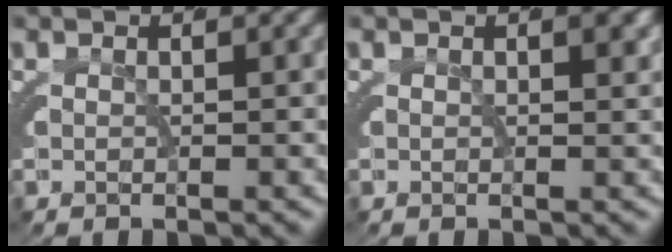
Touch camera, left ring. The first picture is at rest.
{"total": 0.8, "force": [0.4, 0.2, 0.7], "torque": [-0.003, 0.003, 0.005]}